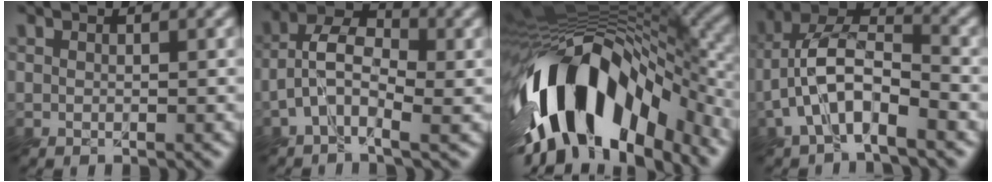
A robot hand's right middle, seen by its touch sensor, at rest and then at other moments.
{"total": 5.2, "force": [-1.4, 2.9, 4.1], "torque": [-0.082, 0.011, -0.041]}
{"total": 15.0, "force": [-7.7, 7.1, 10.6], "torque": [-0.181, 0.018, -0.136]}
{"total": 6.9, "force": [-3.0, 2.9, 5.4], "torque": [-0.113, 0.015, -0.065]}